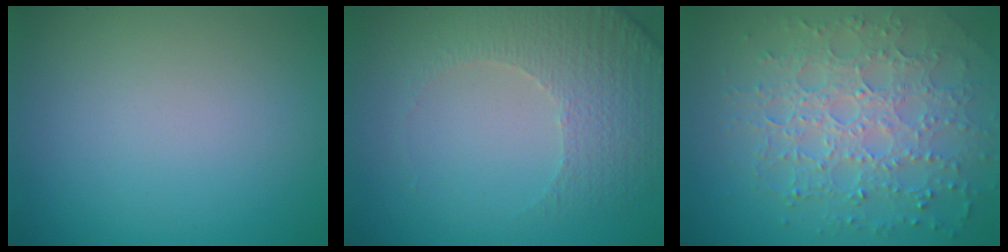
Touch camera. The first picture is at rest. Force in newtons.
{"total": 5.0, "press": 3.6, "slide": 3.5}
{"total": 7.3, "press": 5.3, "slide": 5.1}